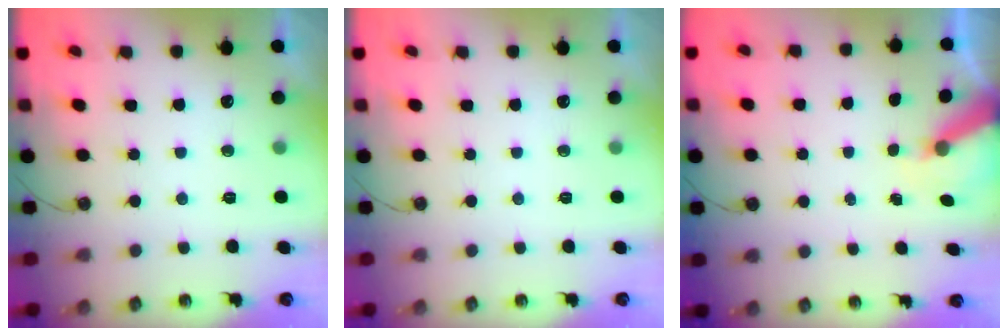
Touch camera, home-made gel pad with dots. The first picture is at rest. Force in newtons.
{"total": 0.0}
{"total": 6.8, "press": 6.7, "slide": 0.8}